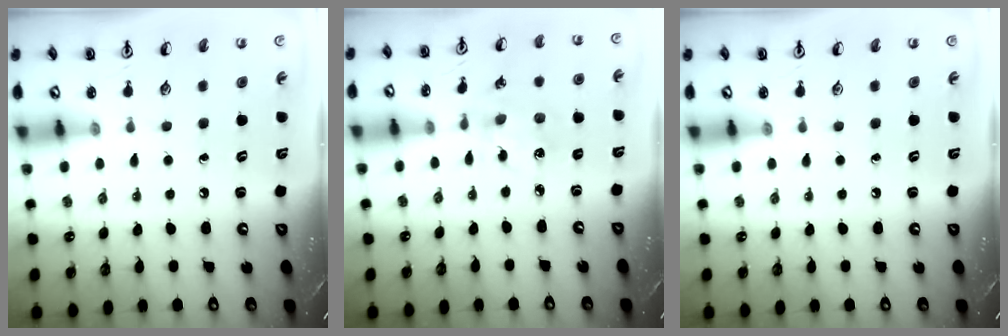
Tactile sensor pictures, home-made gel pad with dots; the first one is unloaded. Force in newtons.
{"total": 2.8, "press": 2.7, "slide": 0.7}
{"total": 0.0}